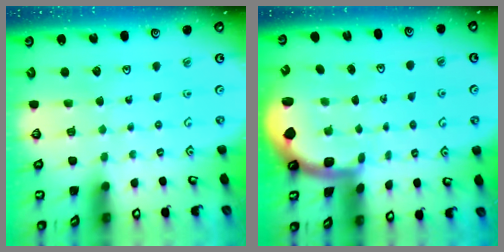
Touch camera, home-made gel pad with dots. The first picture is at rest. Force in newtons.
{"total": 1.5, "press": 1.5, "slide": 0.3}